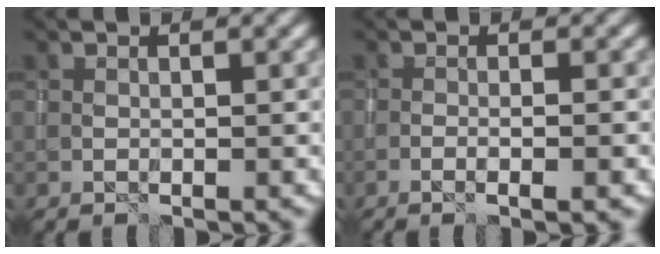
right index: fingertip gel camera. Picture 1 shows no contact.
{"total": 2.7, "force": [-1.0, 0.7, 2.4], "torque": [-0.025, 0.009, -0.024]}